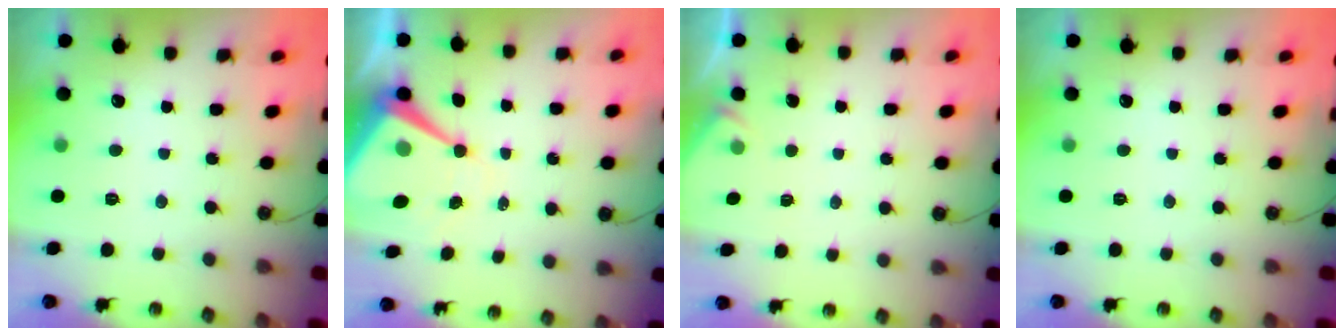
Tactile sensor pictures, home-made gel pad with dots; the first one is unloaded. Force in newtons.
{"total": 11.7, "press": 11.7, "slide": 0.9}
{"total": 2.5, "press": 2.4, "slide": 0.4}
{"total": 0.0}